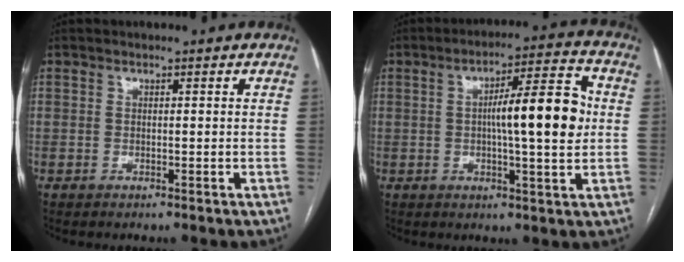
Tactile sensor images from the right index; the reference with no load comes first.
{"total": 12.1, "force": [0.8, 1.8, 11.9], "torque": [-0.179, 0.022, 0.009]}